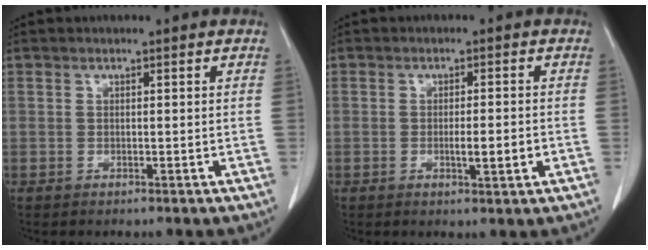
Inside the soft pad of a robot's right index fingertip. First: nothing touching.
{"total": 3.8, "force": [-1.0, 0.3, 3.6], "torque": [-0.058, -0.005, -0.012]}